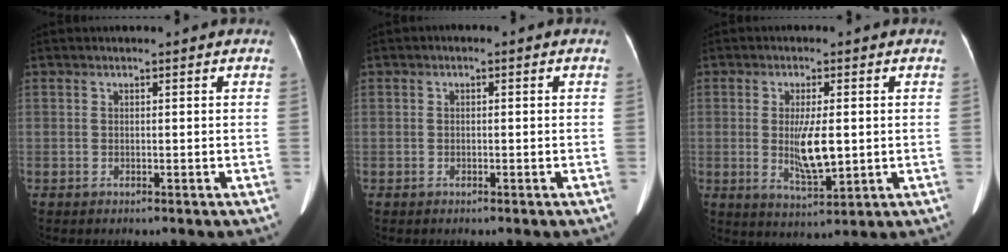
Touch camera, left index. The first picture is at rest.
{"total": 0.5, "force": [-0.3, 0.3, 0.3], "torque": [-0.004, 0.003, -0.008]}
{"total": 6.6, "force": [-0.1, 1.6, 6.4], "torque": [-0.120, -0.015, 0.003]}